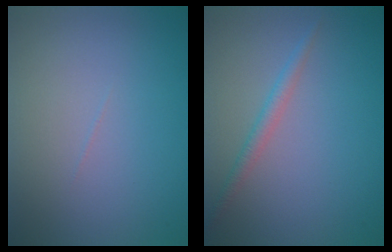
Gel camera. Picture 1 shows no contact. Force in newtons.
{"total": 1.5, "press": 1.5, "slide": 0.1}